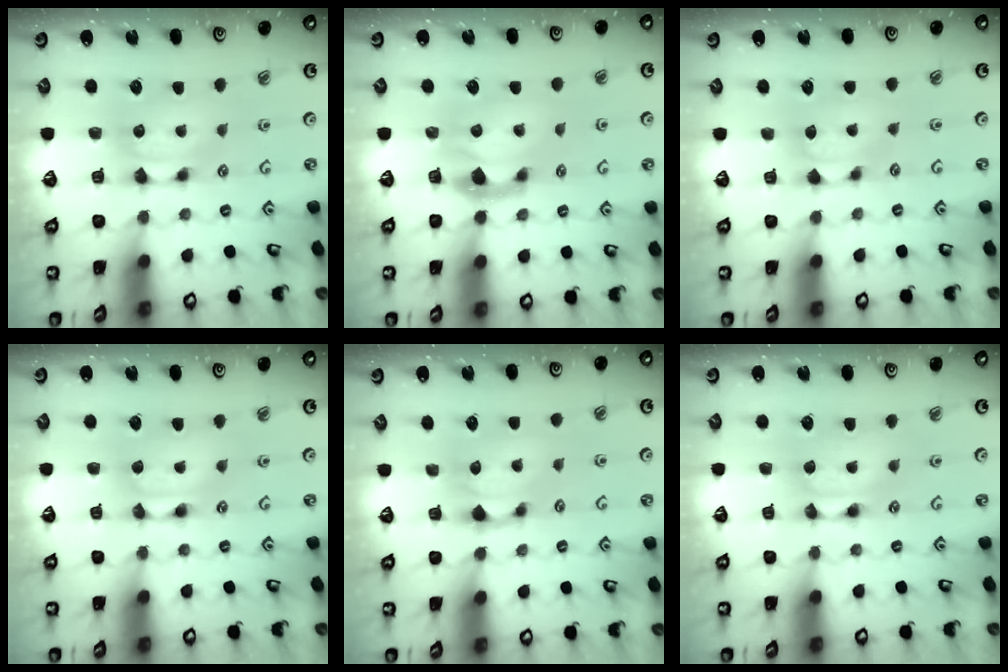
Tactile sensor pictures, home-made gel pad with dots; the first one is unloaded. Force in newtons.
{"total": 1.9, "press": 1.3, "slide": 1.4}
{"total": 0.9, "press": 0.7, "slide": 0.6}
{"total": 1.8, "press": 1.8, "slide": 0.2}
{"total": 0.8, "press": 0.0, "slide": 0.8}
{"total": 1.6, "press": 1.6, "slide": 0.2}